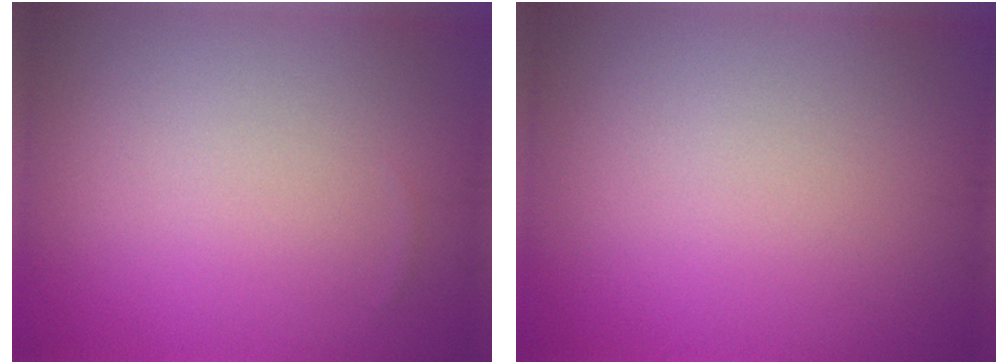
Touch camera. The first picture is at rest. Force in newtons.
{"total": 0.0}